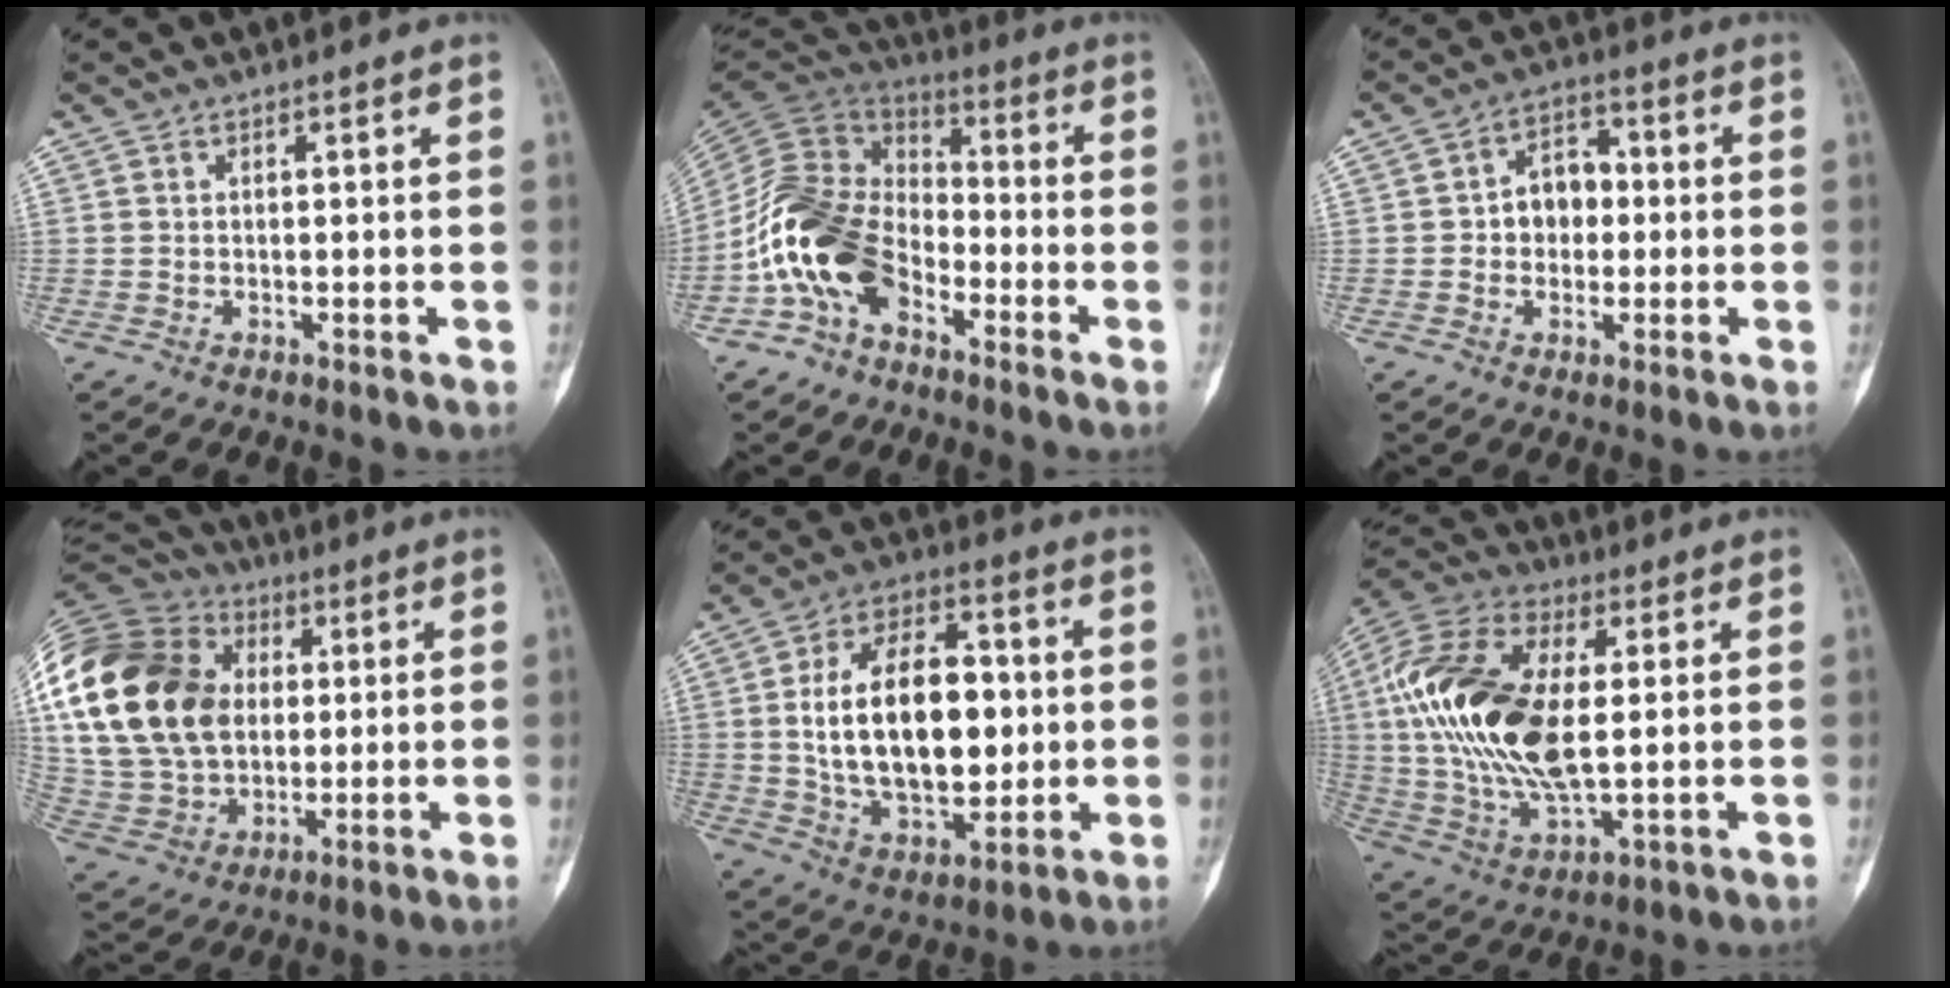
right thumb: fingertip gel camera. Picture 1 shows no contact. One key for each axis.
{"total": 15.3, "fx": -6.6, "fy": 10.0, "fz": 9.5, "tx": -0.176, "ty": 0.062, "tz": -0.141}
{"total": 7.0, "fx": 0.0, "fy": 5.4, "fz": 4.5, "tx": -0.041, "ty": 0.020, "tz": -0.009}
{"total": 29.1, "fx": 5.2, "fy": 21.2, "fz": 19.3, "tx": -0.404, "ty": 0.031, "tz": 0.106}
{"total": 21.4, "fx": 1.2, "fy": 12.4, "fz": 17.4, "tx": -0.266, "ty": 0.004, "tz": 0.029}
{"total": 24.6, "fx": 2.6, "fy": 12.1, "fz": 21.2, "tx": -0.445, "ty": -0.005, "tz": 0.043}